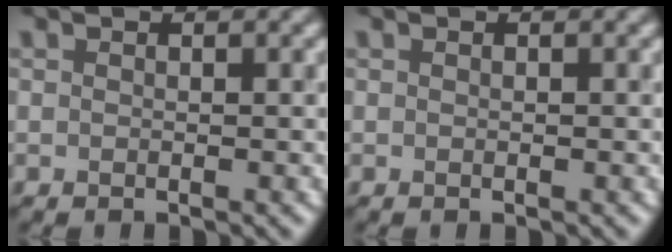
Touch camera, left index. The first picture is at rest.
{"total": 0.0}